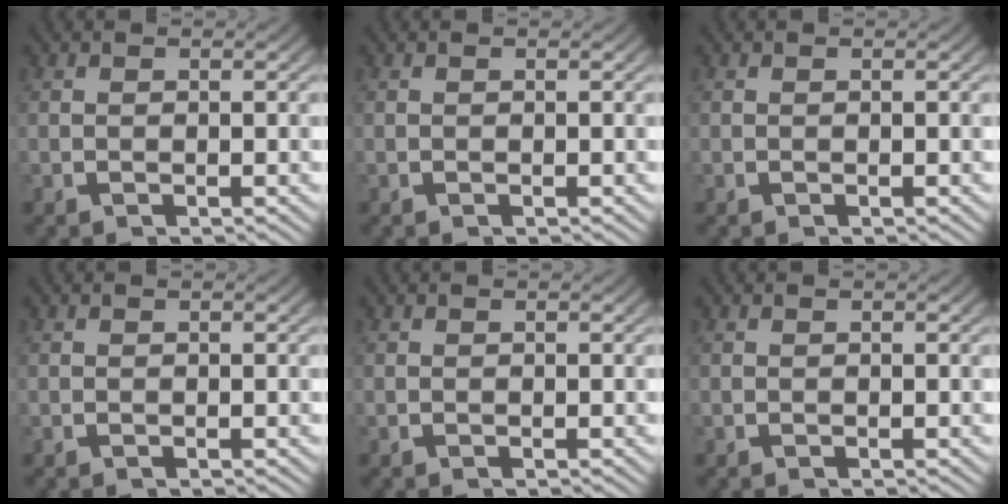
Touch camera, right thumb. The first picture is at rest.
{"total": 0.0}
{"total": 0.0}
{"total": 0.0}
{"total": 0.0}
{"total": 0.0}